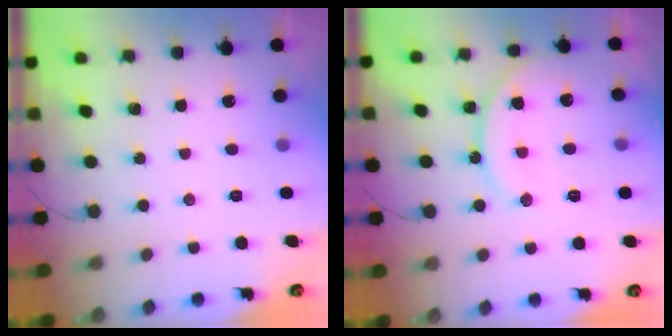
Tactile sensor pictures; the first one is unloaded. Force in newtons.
{"total": 13.8, "press": 13.7, "slide": 1.9}